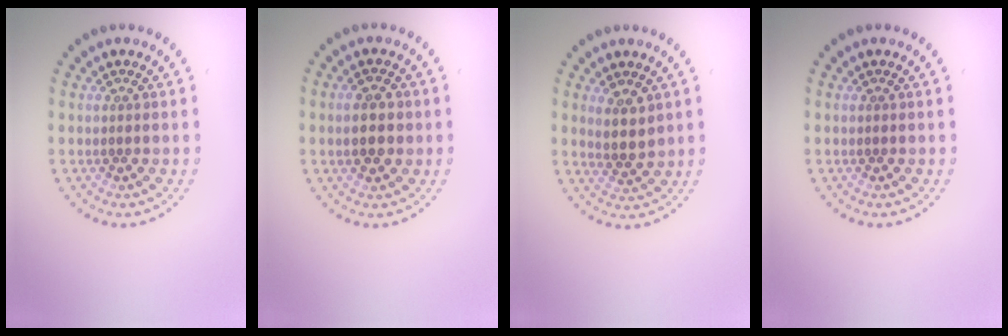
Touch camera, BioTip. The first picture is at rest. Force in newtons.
{"total": 3.7, "press": 3.7, "slide": 0.1}
{"total": 2.6, "press": 2.2, "slide": 1.3}
{"total": 0.0}